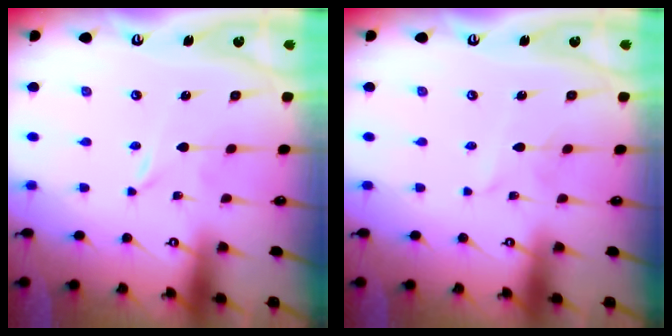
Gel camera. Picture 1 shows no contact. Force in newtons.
{"total": 3.1, "press": 3.1, "slide": 0.3}